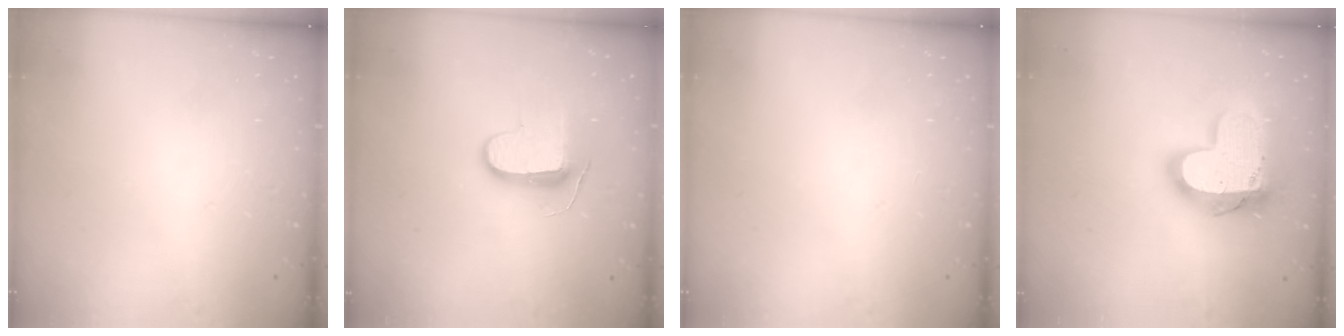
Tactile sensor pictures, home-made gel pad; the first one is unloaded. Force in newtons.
{"total": 9.2, "press": 9.2, "slide": 0.9}
{"total": 0.0}
{"total": 20.0, "press": 20.0, "slide": 1.6}